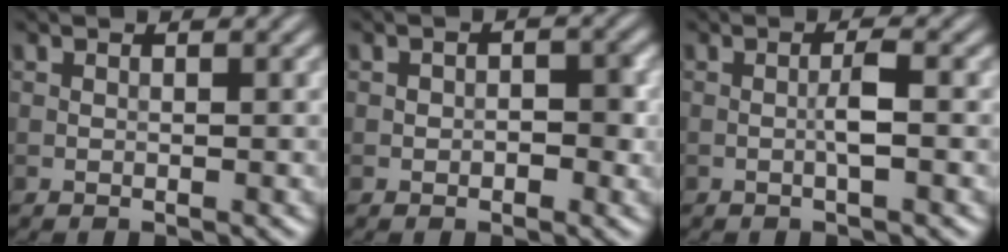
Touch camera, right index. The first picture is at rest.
{"total": 2.0, "force": [-0.3, 1.4, 1.5], "torque": [-0.014, -0.001, -0.005]}
{"total": 1.5, "force": [-0.3, 0.0, 1.5], "torque": [-0.027, 0.003, -0.006]}